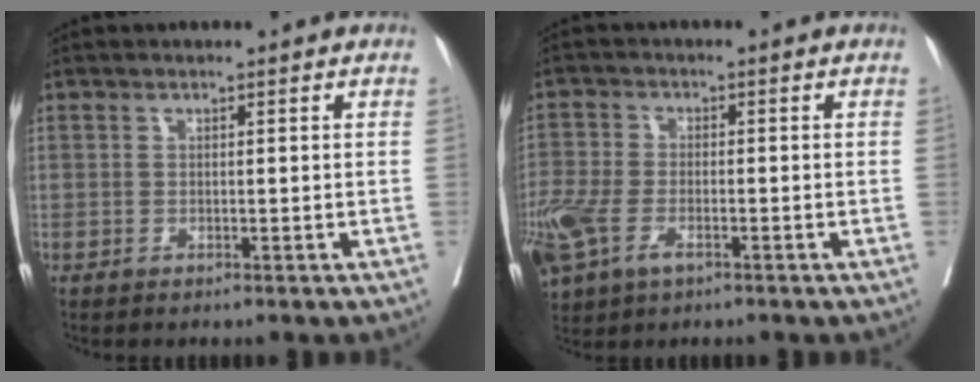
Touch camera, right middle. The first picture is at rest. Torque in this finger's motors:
{"motor_torque": [1.61, -0.53, 0.57, 0.21]}